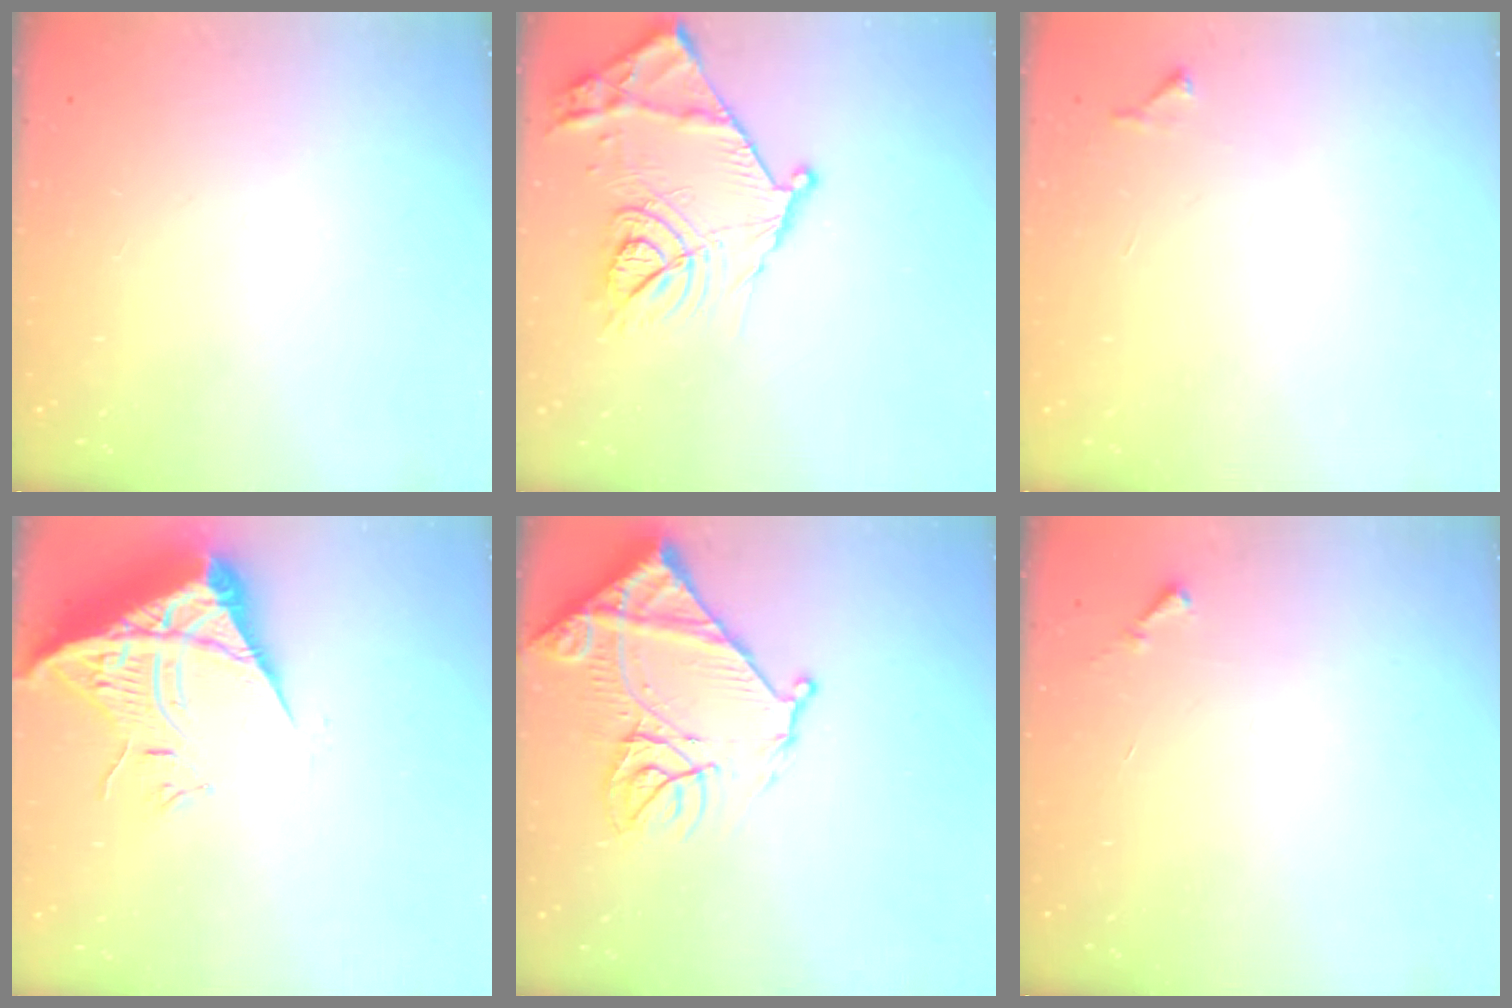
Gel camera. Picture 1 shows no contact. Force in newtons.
{"total": 19.0, "press": 19.0, "slide": 0.7}
{"total": 4.4, "press": 4.4, "slide": 0.7}
{"total": 10.3, "press": 10.3, "slide": 1.2}
{"total": 17.7, "press": 17.6, "slide": 1.9}
{"total": 4.4, "press": 4.4, "slide": 0.3}